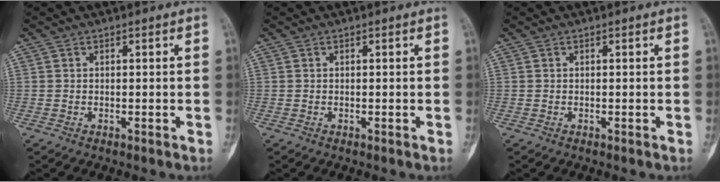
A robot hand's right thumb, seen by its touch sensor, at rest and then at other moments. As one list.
[{"total": 0.0}, {"total": 0.0}]